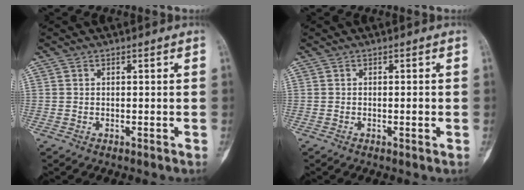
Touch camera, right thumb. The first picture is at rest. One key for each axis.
{"total": 1.3, "fx": -0.2, "fy": 0.3, "fz": 1.2, "tx": -0.019, "ty": -0.002, "tz": -0.003}